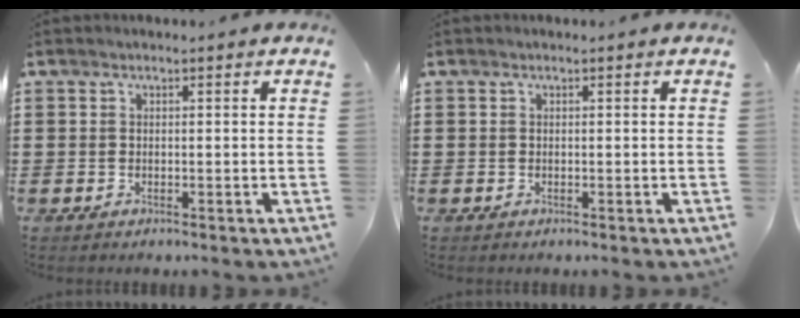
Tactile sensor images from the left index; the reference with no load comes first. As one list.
[{"total": 0.0}]